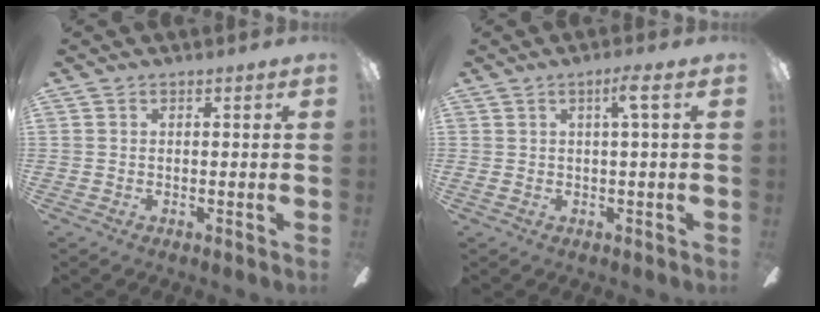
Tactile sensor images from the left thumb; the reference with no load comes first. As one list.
[{"total": 3.8, "force": [1.1, 0.0, 3.6], "torque": [-0.064, -0.002, 0.014]}]